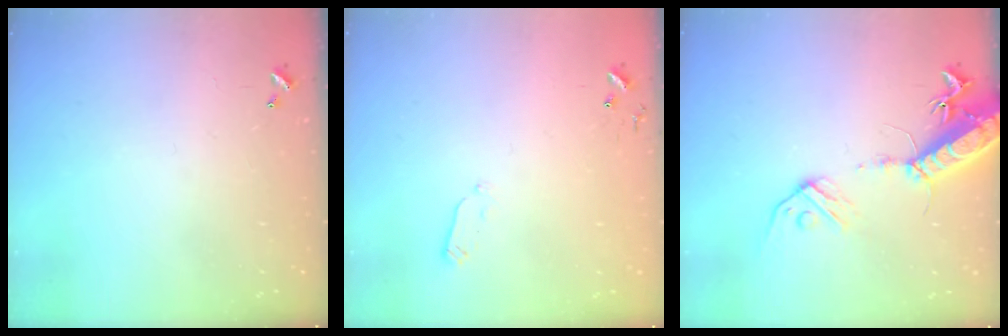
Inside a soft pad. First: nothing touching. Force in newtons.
{"total": 3.7, "press": 3.6, "slide": 0.8}
{"total": 16.9, "press": 16.5, "slide": 3.8}